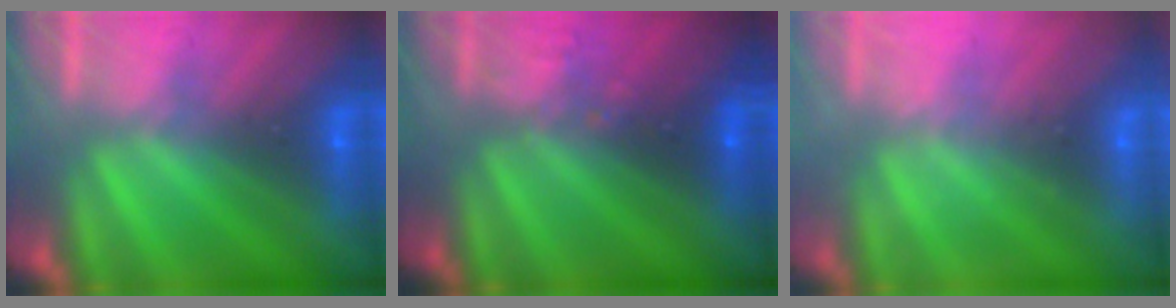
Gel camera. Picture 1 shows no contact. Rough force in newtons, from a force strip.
{"total": 2.9}
{"total": 2.4}